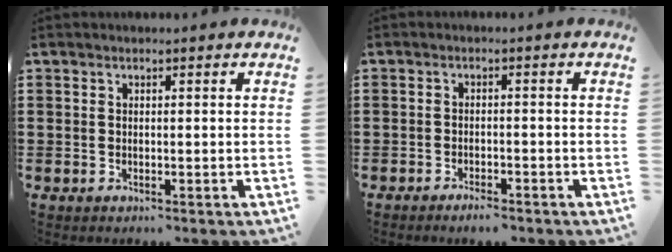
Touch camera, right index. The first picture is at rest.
{"total": 1.4, "force": [-1.4, 0.1, 0.2], "torque": [-0.009, -0.001, -0.027]}